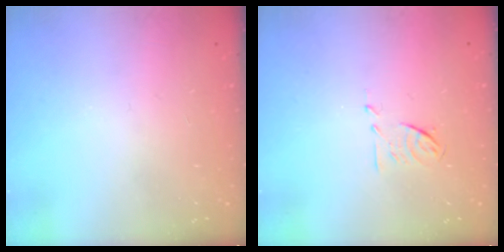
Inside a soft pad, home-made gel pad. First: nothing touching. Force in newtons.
{"total": 6.6, "press": 6.5, "slide": 1.1}